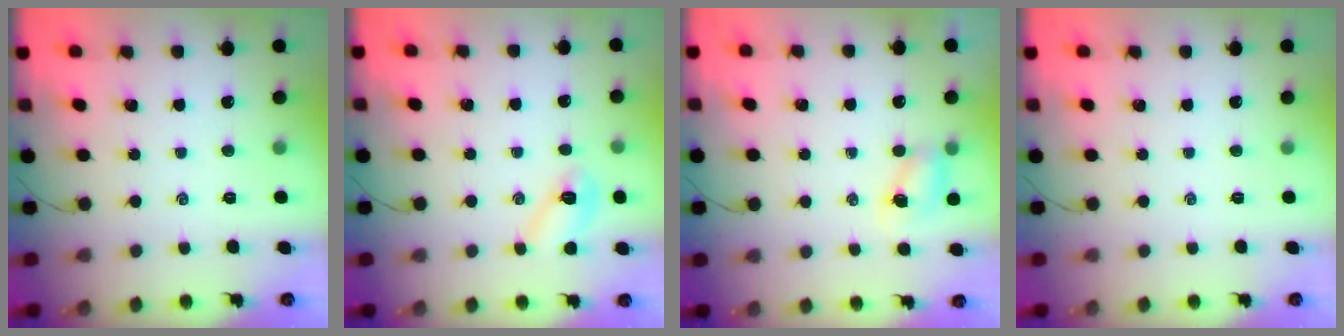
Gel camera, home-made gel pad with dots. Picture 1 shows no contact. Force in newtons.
{"total": 6.0, "press": 5.9, "slide": 0.8}
{"total": 5.2, "press": 5.1, "slide": 0.7}
{"total": 0.0}